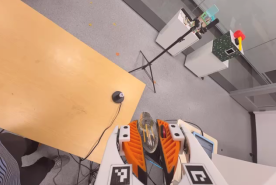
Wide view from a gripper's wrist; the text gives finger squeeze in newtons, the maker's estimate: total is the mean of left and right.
{"total": 21.4, "left": 26.0, "right": 16.8}